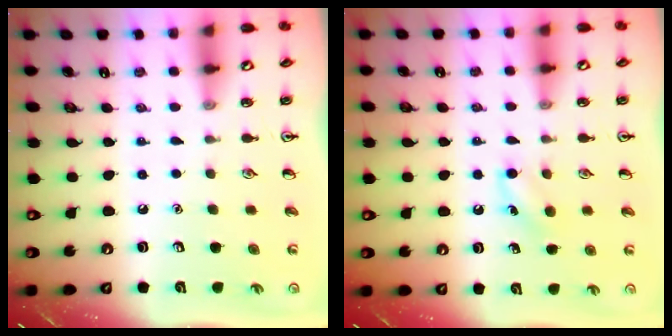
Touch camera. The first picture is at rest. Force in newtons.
{"total": 6.3, "press": 6.0, "slide": 1.8}